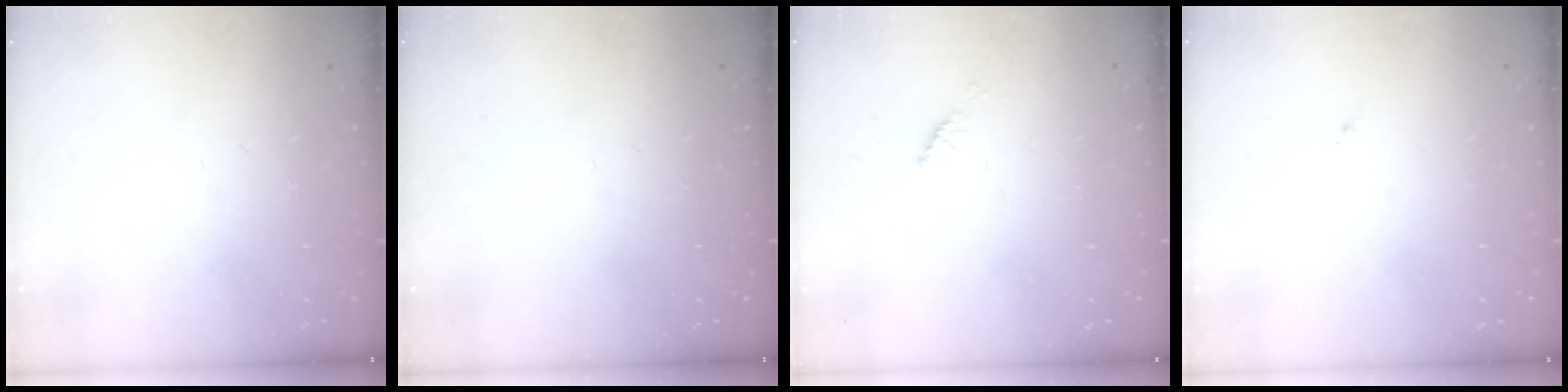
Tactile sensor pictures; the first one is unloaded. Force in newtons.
{"total": 0.0}
{"total": 2.4, "press": 2.3, "slide": 0.7}
{"total": 0.8, "press": 0.7, "slide": 0.3}